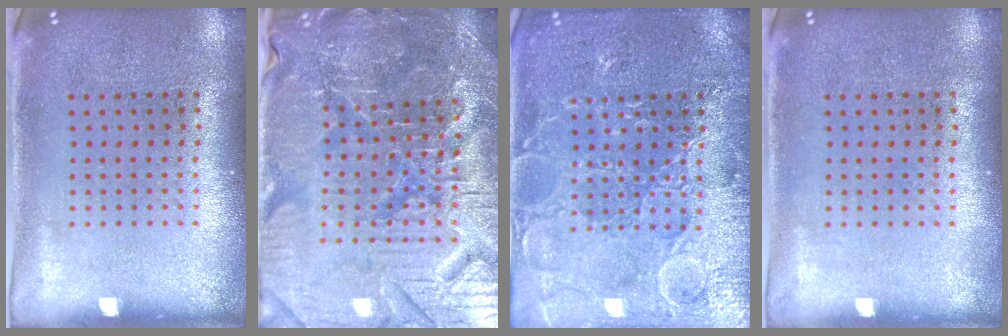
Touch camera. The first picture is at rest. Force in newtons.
{"total": 5.1, "press": 4.9, "slide": 1.3}
{"total": 5.9, "press": 5.9, "slide": 0.7}
{"total": 0.0}